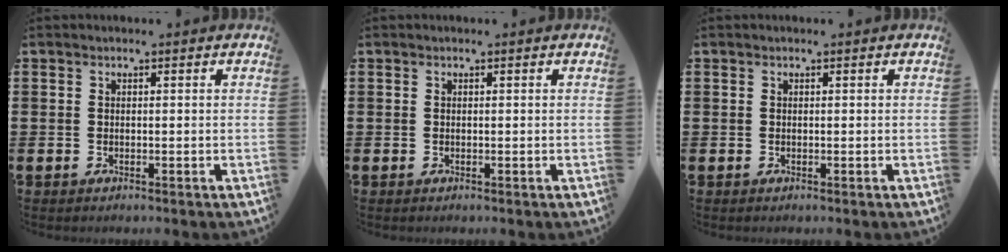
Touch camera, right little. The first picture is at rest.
{"total": 0.0}
{"total": 0.0}